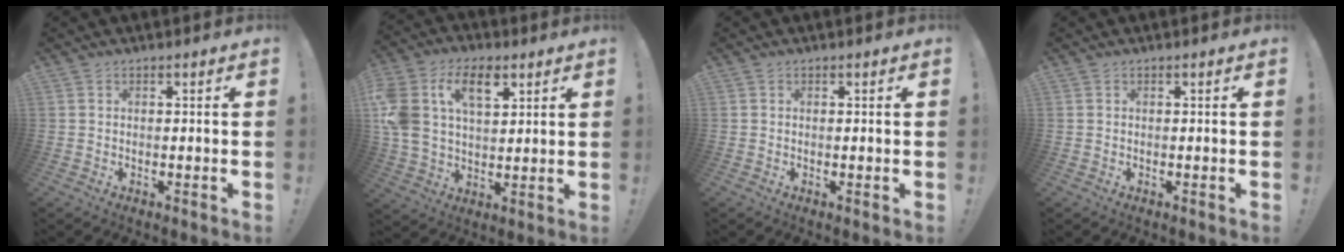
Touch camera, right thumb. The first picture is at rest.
{"total": 15.3, "force": [6.6, 9.7, 9.9], "torque": [-0.198, -0.015, 0.120]}
{"total": 0.0}
{"total": 0.0}